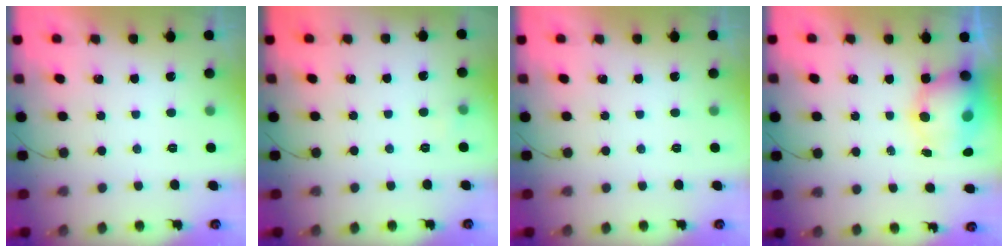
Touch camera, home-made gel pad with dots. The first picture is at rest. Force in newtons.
{"total": 3.4, "press": 3.0, "slide": 1.6}
{"total": 0.0}
{"total": 11.0, "press": 10.9, "slide": 0.9}